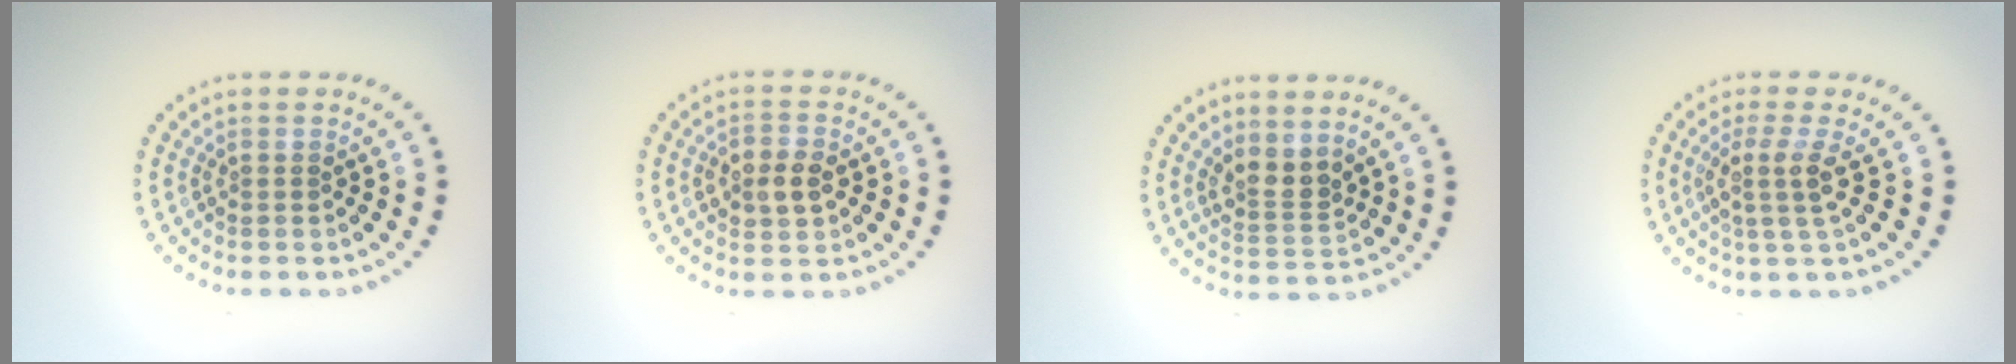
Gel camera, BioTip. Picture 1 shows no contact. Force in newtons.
{"total": 2.8, "press": 2.8, "slide": 0.1}
{"total": 2.7, "press": 2.2, "slide": 1.4}
{"total": 2.6, "press": 1.8, "slide": 1.8}